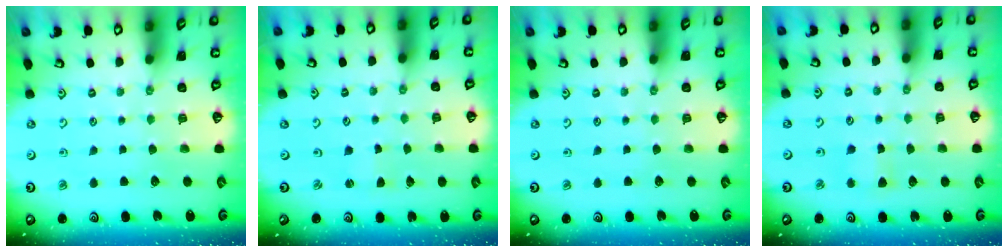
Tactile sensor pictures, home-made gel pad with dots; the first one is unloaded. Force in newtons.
{"total": 1.0, "press": 1.0, "slide": 0.2}
{"total": 0.0}
{"total": 3.5, "press": 3.5, "slide": 0.5}